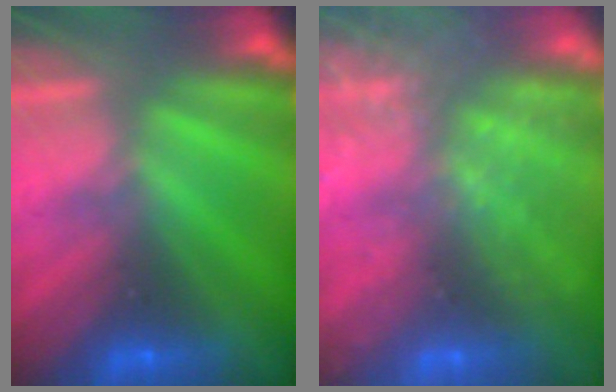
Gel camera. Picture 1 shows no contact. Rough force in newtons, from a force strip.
{"total": 9.6}